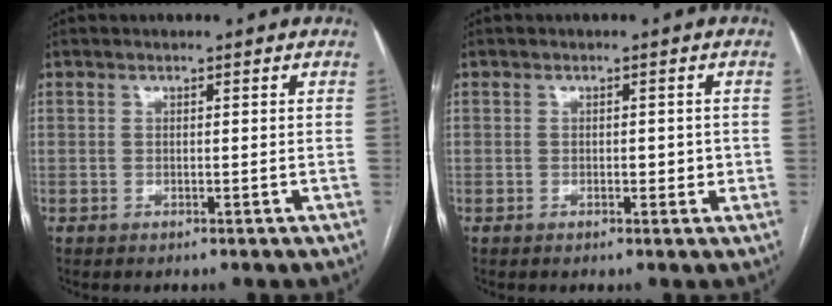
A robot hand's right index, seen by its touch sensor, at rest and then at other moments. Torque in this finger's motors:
{"motor_torque": [0.24, 0.03, 0.03, 0.02]}